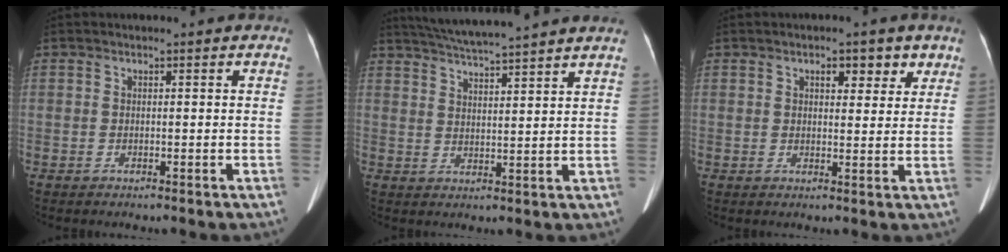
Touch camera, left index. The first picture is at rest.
{"total": 12.4, "force": [11.2, -1.0, 5.2], "torque": [-0.096, 0.020, 0.163]}
{"total": 4.0, "force": [2.4, 1.9, 2.6], "torque": [-0.027, 0.006, 0.032]}